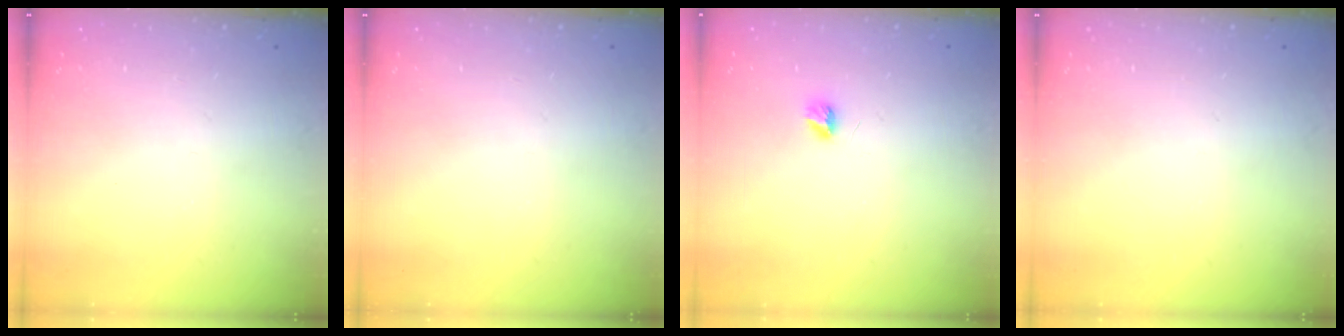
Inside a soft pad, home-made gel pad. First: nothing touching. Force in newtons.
{"total": 0.0}
{"total": 3.8, "press": 3.7, "slide": 0.5}
{"total": 0.0}